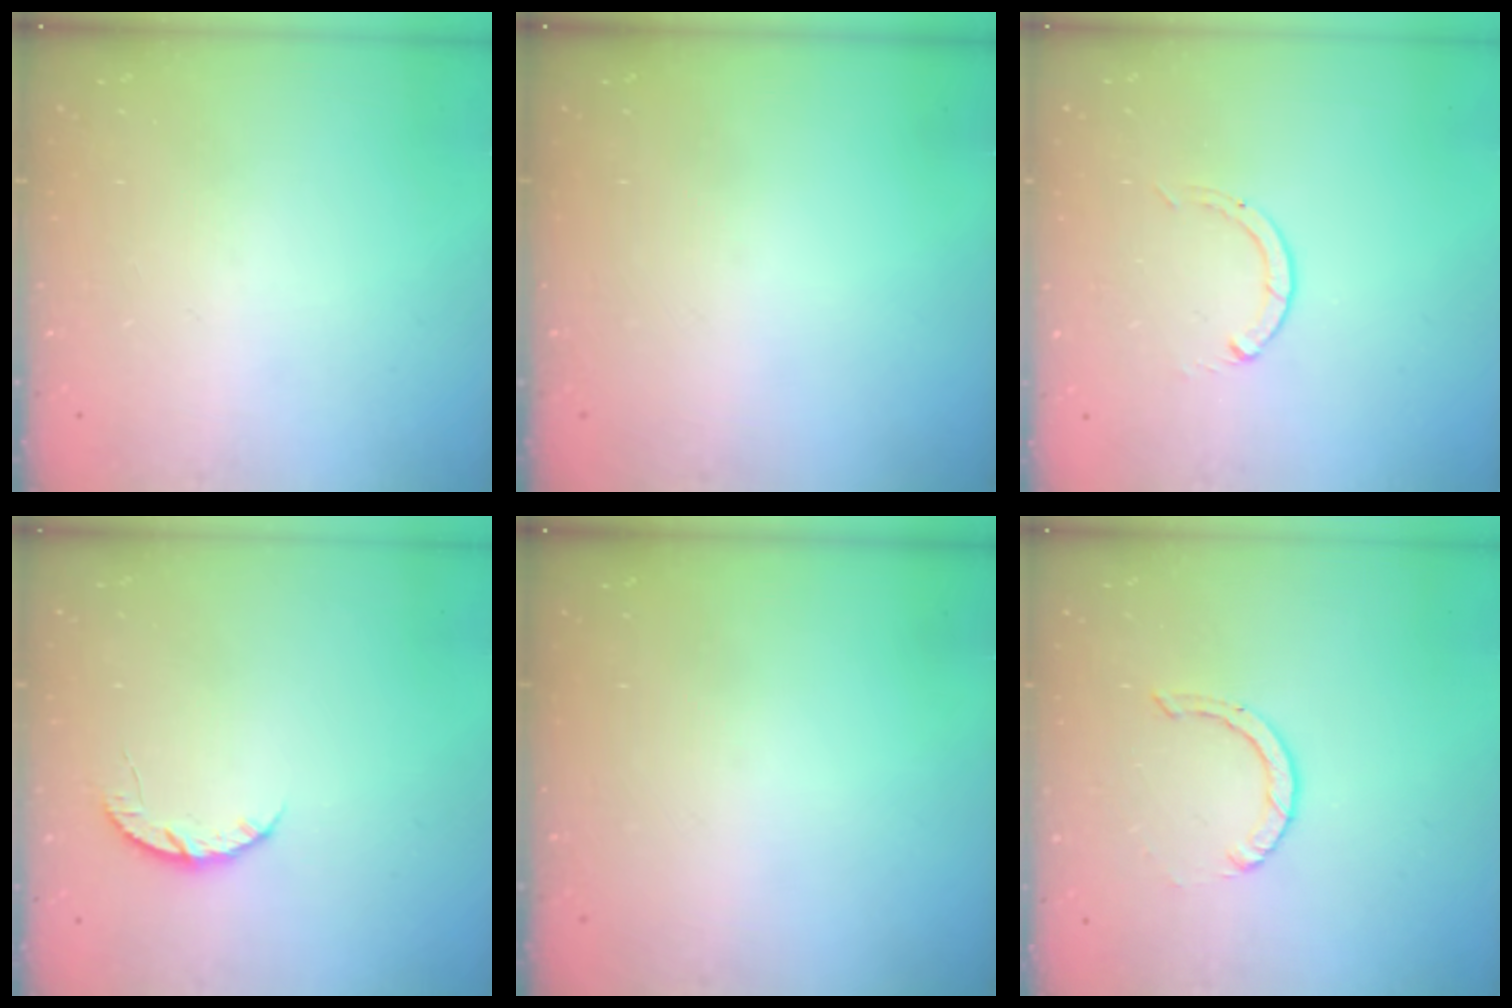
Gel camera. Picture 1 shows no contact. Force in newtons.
{"total": 0.0}
{"total": 0.0}
{"total": 5.0, "press": 4.9, "slide": 0.6}
{"total": 0.0}
{"total": 0.9, "press": 0.9, "slide": 0.1}